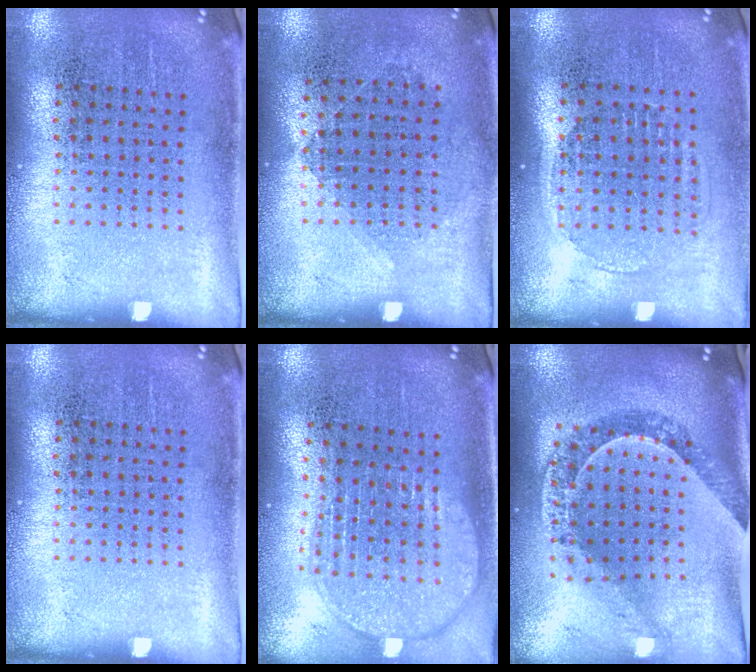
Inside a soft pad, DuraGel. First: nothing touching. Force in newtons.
{"total": 0.9, "press": 0.8, "slide": 0.4}
{"total": 1.4, "press": 1.2, "slide": 0.6}
{"total": 0.0}
{"total": 1.9, "press": 1.6, "slide": 1.1}
{"total": 1.1, "press": 1.1, "slide": 0.3}